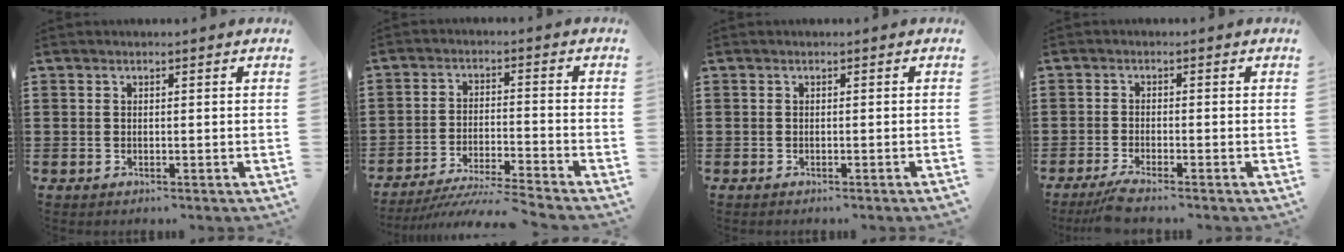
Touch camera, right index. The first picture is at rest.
{"total": 5.1, "force": [-4.8, -0.7, 1.6], "torque": [-0.037, -0.019, -0.097]}
{"total": 0.5, "force": [-0.4, -0.2, 0.2], "torque": [-0.003, -0.001, -0.008]}
{"total": 2.2, "force": [-2.0, -0.3, 1.0], "torque": [-0.023, -0.004, -0.040]}